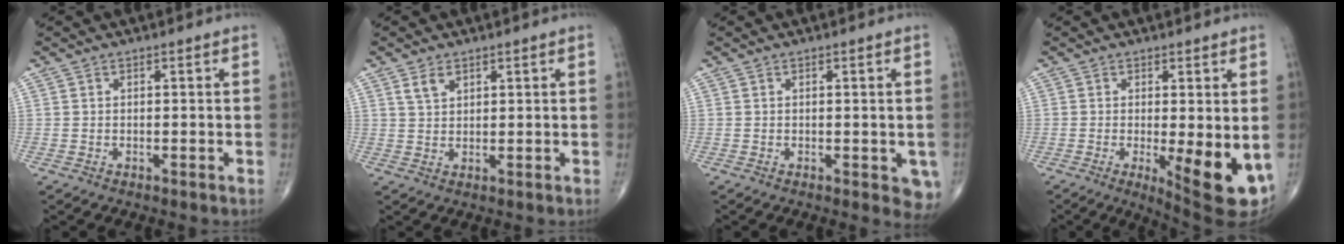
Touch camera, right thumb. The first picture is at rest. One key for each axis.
{"total": 2.8, "fx": 1.7, "fy": 1.5, "fz": 1.6, "tx": -0.027, "ty": -0.005, "tz": 0.037}
{"total": 4.4, "fx": -1.2, "fy": 1.9, "fz": 3.8, "tx": -0.024, "ty": -0.007, "tz": -0.014}
{"total": 11.2, "fx": -2.3, "fy": 3.1, "fz": 10.5, "tx": -0.137, "ty": -0.025, "tz": -0.023}